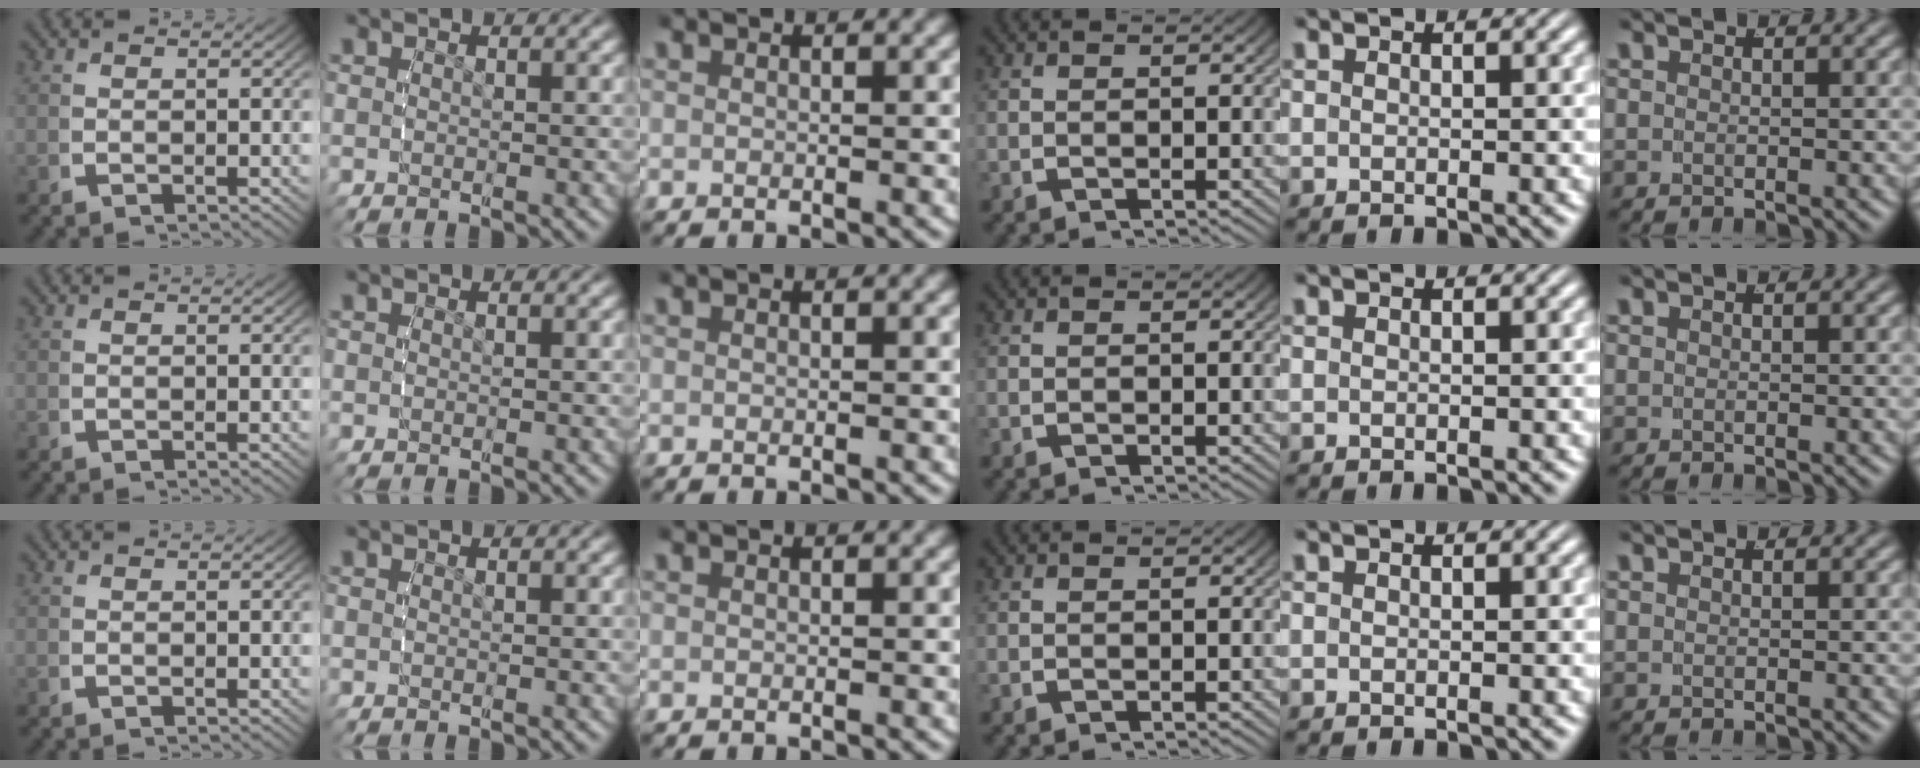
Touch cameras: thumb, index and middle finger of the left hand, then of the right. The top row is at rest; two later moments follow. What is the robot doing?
{"motion": "reach", "object": "router"}